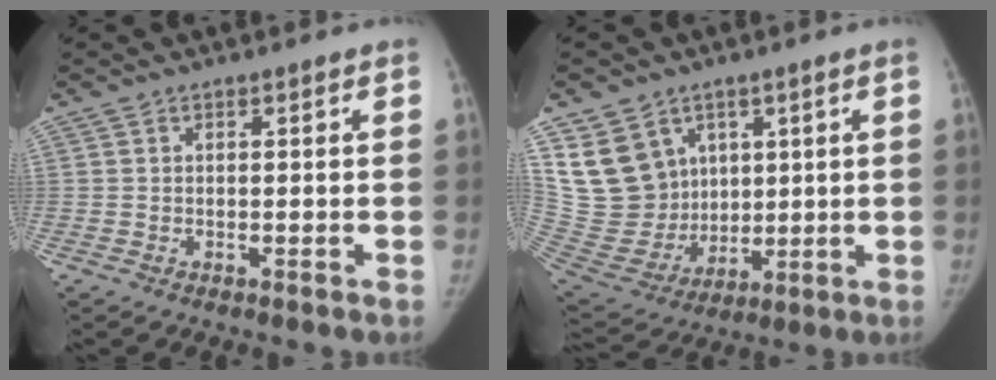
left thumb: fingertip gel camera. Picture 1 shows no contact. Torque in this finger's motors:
{"motor_torque": [0.56, 0.56, 1.56, -1.21, 0.14]}